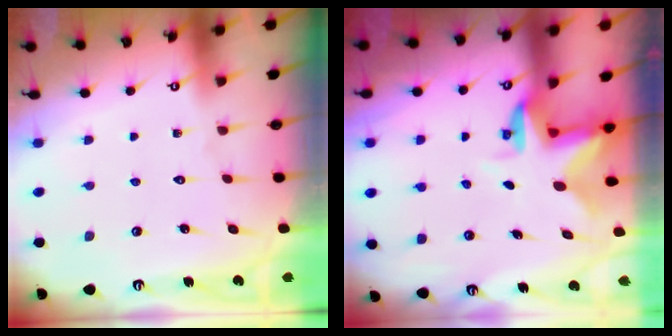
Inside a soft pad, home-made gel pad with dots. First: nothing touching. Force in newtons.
{"total": 3.3, "press": 3.3, "slide": 0.1}